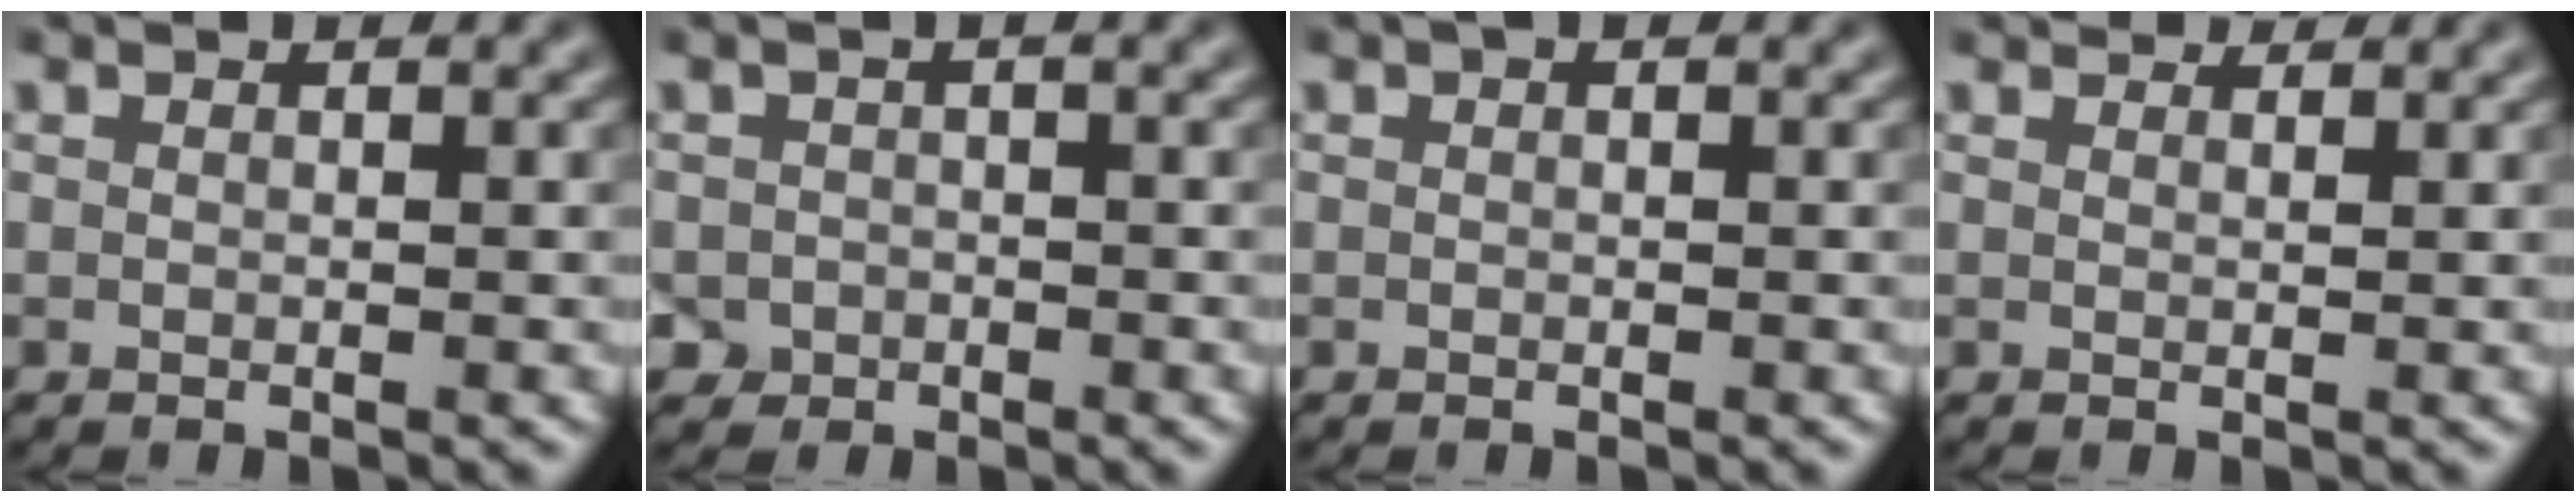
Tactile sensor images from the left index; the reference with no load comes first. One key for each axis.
{"total": 1.7, "fx": -0.9, "fy": 1.5, "fz": 0.2, "tx": 0.003, "ty": -0.002, "tz": -0.014}
{"total": 0.6, "fx": 0.3, "fy": 0.3, "fz": 0.4, "tx": -0.012, "ty": 0.002, "tz": 0.003}
{"total": 3.5, "fx": 3.1, "fy": 1.0, "fz": 1.2, "tx": -0.021, "ty": 0.000, "tz": 0.032}